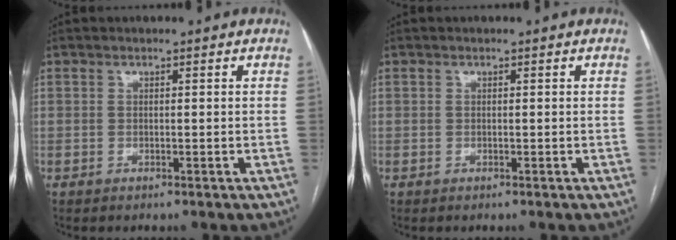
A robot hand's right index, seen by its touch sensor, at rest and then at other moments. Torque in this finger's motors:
{"motor_torque": [0.12, 0.09, 0.04, 0.01]}